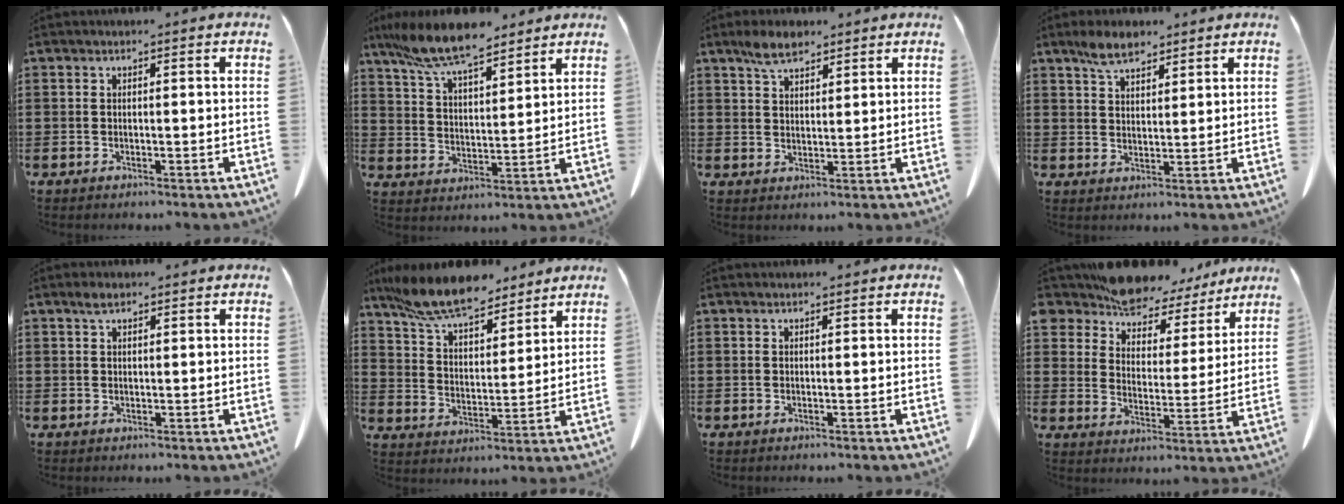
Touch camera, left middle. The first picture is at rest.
{"total": 10.3, "force": [8.6, 1.9, 5.3], "torque": [-0.129, -0.027, 0.159]}
{"total": 4.5, "force": [3.4, 2.0, 2.2], "torque": [-0.053, 0.005, 0.065]}
{"total": 4.9, "force": [3.8, 2.2, 2.2], "torque": [-0.047, 0.000, 0.070]}
{"total": 1.6, "force": [1.0, 0.8, 0.9], "torque": [-0.022, 0.002, 0.020]}
{"total": 10.7, "force": [9.3, 2.3, 4.7], "torque": [-0.126, -0.036, 0.174]}
{"total": 0.0}
{"total": 8.6, "force": [8.0, 2.7, 1.4], "torque": [-0.072, -0.048, 0.148]}